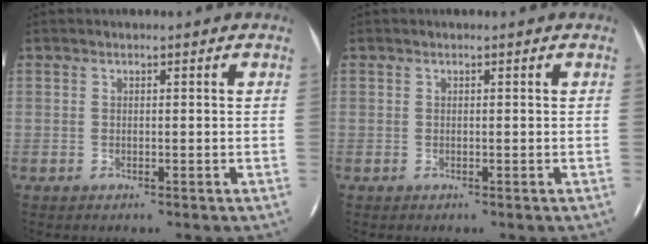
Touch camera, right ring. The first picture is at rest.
{"total": 0.0}